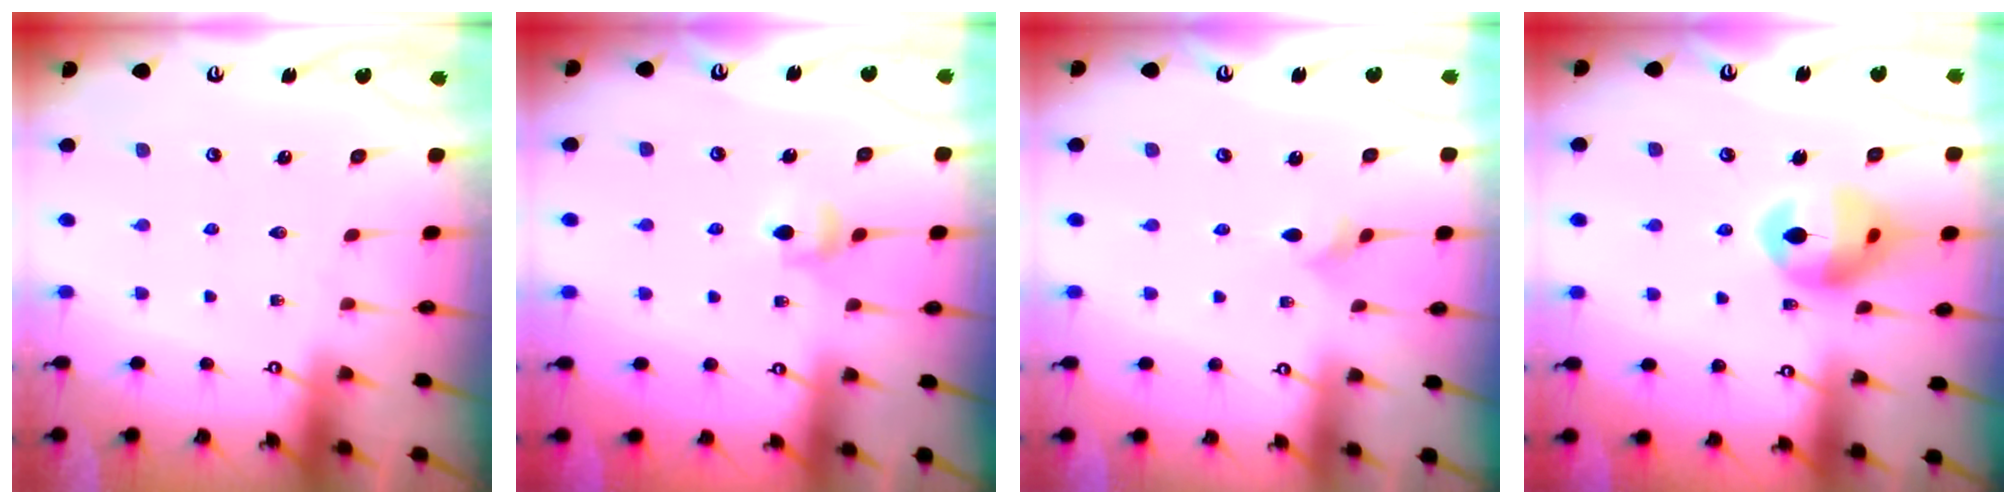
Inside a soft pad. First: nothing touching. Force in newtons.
{"total": 6.6, "press": 6.6, "slide": 1.0}
{"total": 2.9, "press": 2.8, "slide": 0.7}
{"total": 14.9, "press": 14.8, "slide": 1.8}